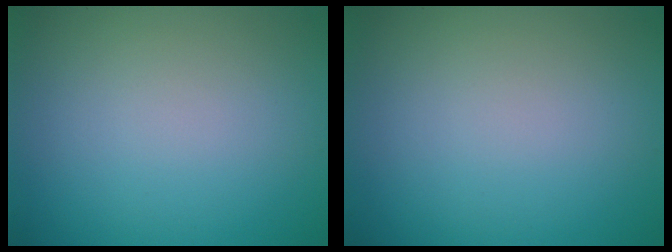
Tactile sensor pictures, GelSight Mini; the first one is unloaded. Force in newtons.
{"total": 0.0}